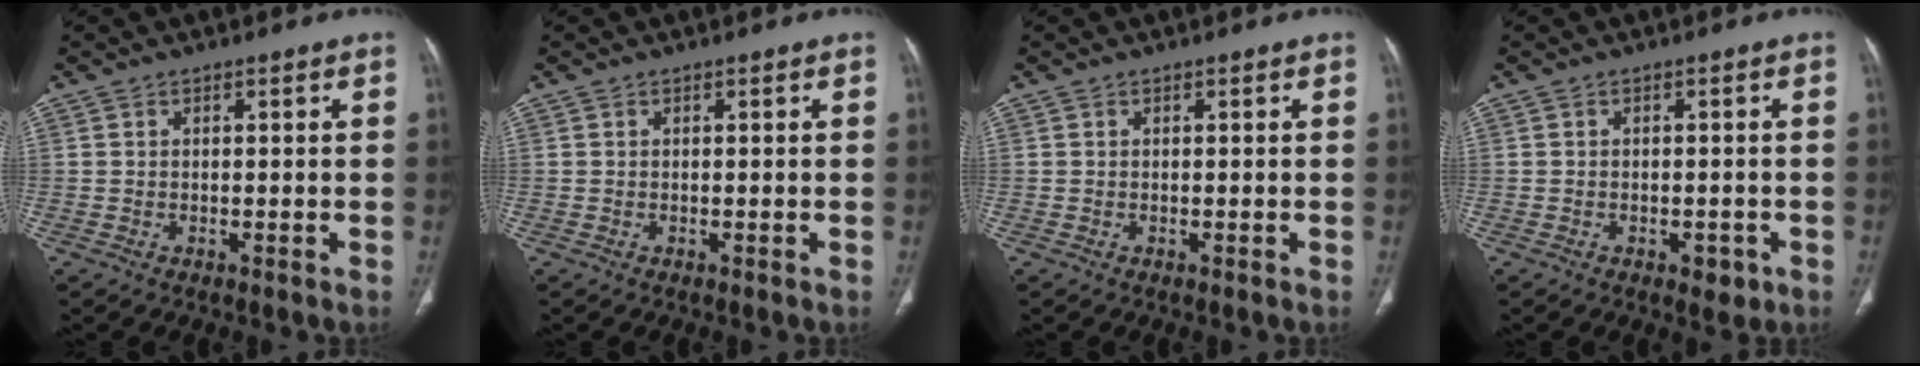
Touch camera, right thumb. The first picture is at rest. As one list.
[{"total": 0.0}, {"total": 0.0}, {"total": 2.9, "force": [-1.4, 1.7, 1.9], "torque": [-0.014, 0.005, -0.011]}]